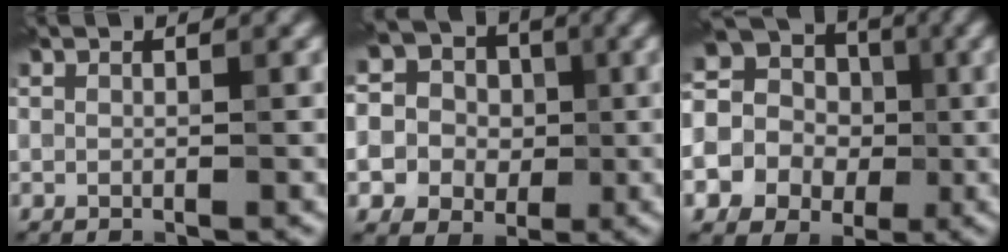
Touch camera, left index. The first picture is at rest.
{"total": 10.0, "force": [-0.7, 9.5, 3.2], "torque": [-0.095, 0.013, -0.037]}
{"total": 16.6, "force": [0.1, 15.5, 6.0], "torque": [-0.163, 0.000, -0.038]}